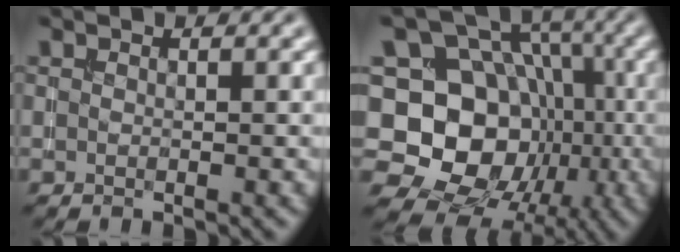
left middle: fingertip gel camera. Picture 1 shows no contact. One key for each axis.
{"total": 15.6, "fx": -1.8, "fy": 13.4, "fz": 7.8, "tx": -0.133, "ty": 0.016, "tz": -0.049}